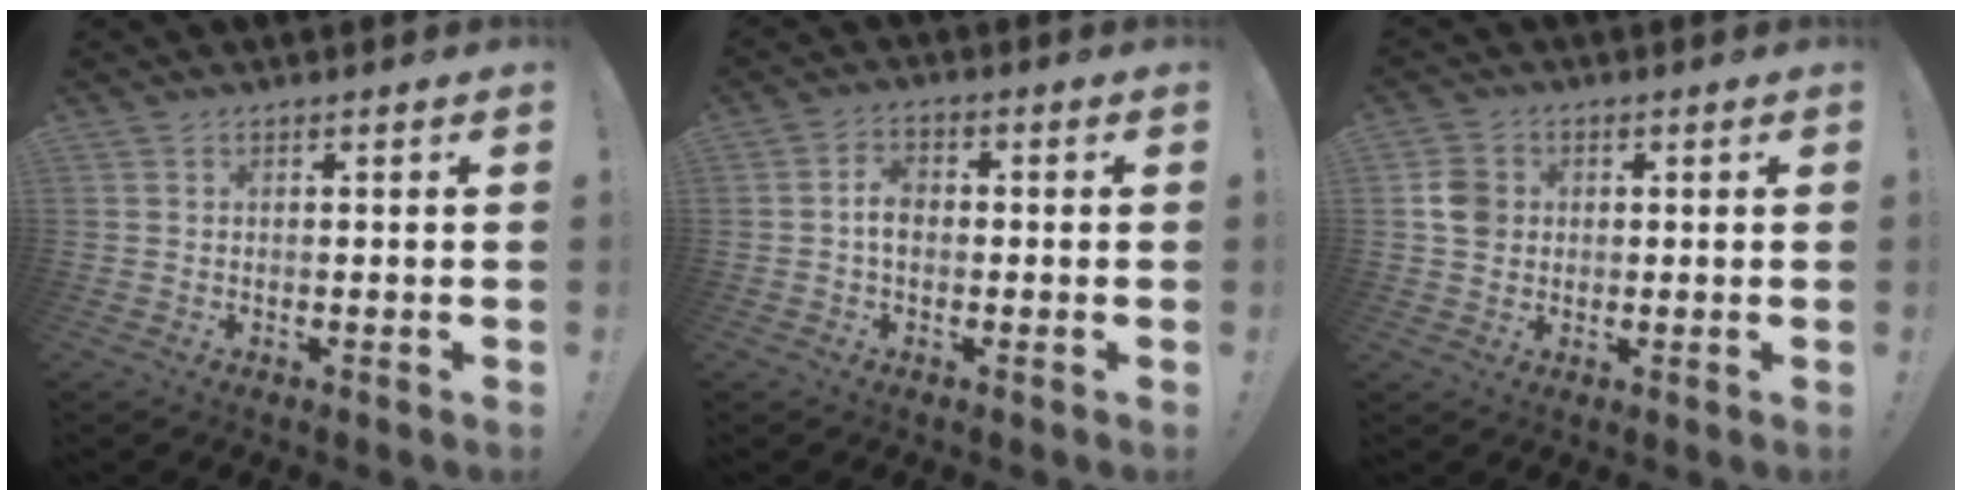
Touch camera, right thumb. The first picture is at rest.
{"total": 4.5, "force": [-0.3, 3.2, 3.2], "torque": [-0.044, 0.005, -0.007]}
{"total": 6.6, "force": [0.6, 5.9, 2.9], "torque": [-0.043, 0.008, 0.015]}